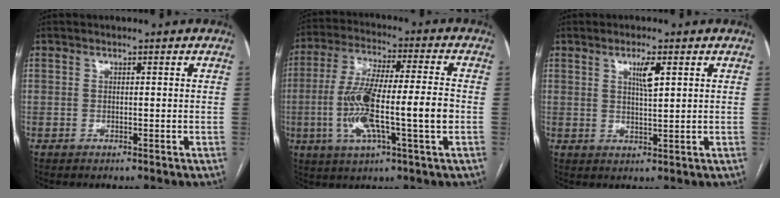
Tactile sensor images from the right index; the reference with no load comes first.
{"total": 14.7, "force": [-2.6, 1.3, 14.4], "torque": [-0.277, 0.004, -0.048]}
{"total": 3.4, "force": [1.5, 0.3, 3.0], "torque": [-0.053, -0.003, 0.025]}